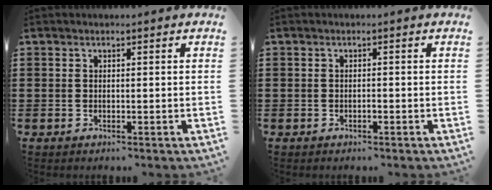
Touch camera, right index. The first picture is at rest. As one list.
[{"total": 0.6, "force": [-0.4, 0.2, 0.5], "torque": [-0.011, -0.003, -0.007]}]